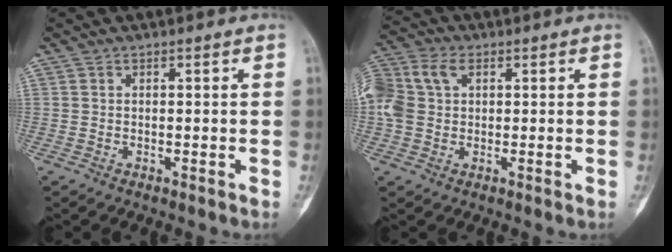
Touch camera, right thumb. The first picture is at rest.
{"total": 12.2, "force": [3.0, 8.6, 8.1], "torque": [-0.202, 0.030, 0.057]}